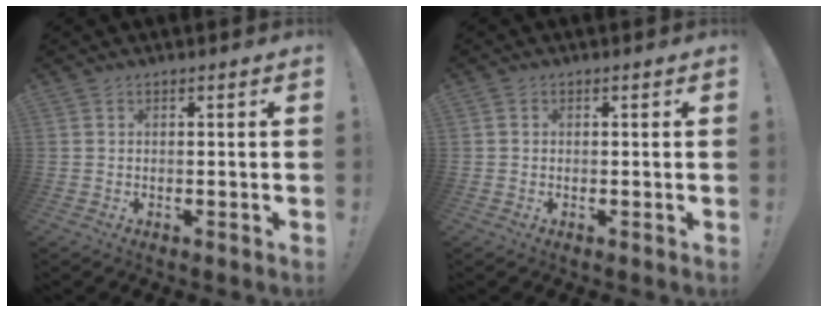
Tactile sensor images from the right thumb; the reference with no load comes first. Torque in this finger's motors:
{"motor_torque": [-0.20, -0.05, 0.03, -0.08, 0.09]}